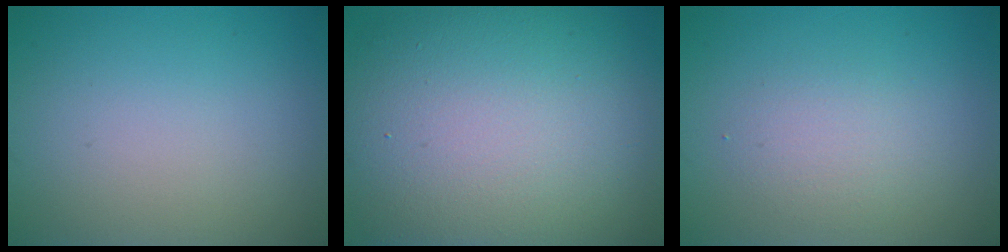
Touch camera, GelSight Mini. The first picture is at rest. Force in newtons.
{"total": 15.6, "press": 15.6, "slide": 0.9}
{"total": 1.9, "press": 1.9, "slide": 0.0}